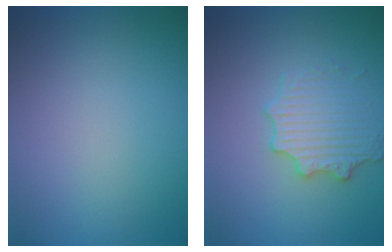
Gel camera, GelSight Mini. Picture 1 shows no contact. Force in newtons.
{"total": 3.1, "press": 3.0, "slide": 0.7}